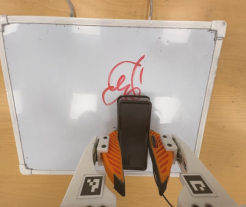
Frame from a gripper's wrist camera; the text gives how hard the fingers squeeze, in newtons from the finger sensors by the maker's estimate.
{"total": 10.4, "left": 7.1, "right": 13.6}